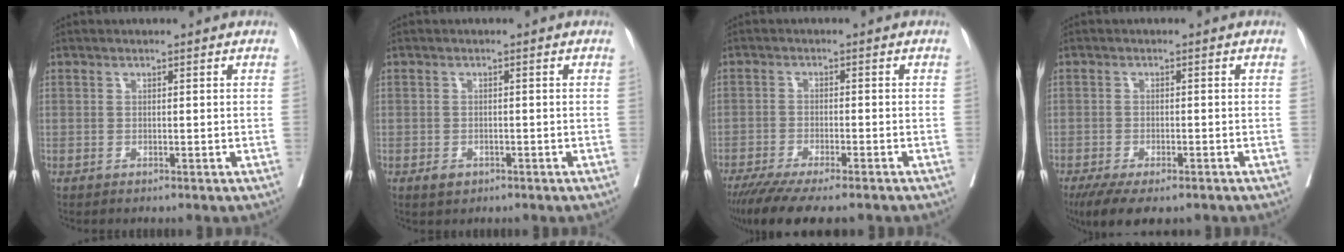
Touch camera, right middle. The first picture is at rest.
{"total": 1.7, "force": [-1.0, 1.2, 0.8], "torque": [-0.016, 0.001, -0.007]}
{"total": 11.7, "force": [-9.4, 1.9, 6.6], "torque": [-0.101, -0.022, -0.145]}
{"total": 8.3, "force": [-6.0, 2.9, 4.9], "torque": [-0.076, -0.013, -0.093]}